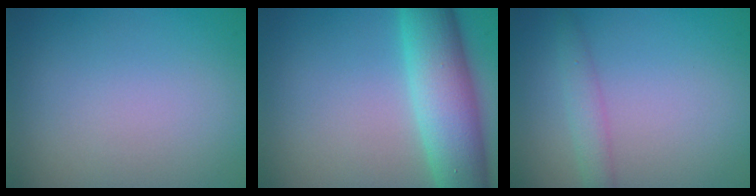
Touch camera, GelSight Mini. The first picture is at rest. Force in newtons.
{"total": 8.1, "press": 8.1, "slide": 0.4}
{"total": 1.8, "press": 1.8, "slide": 0.0}